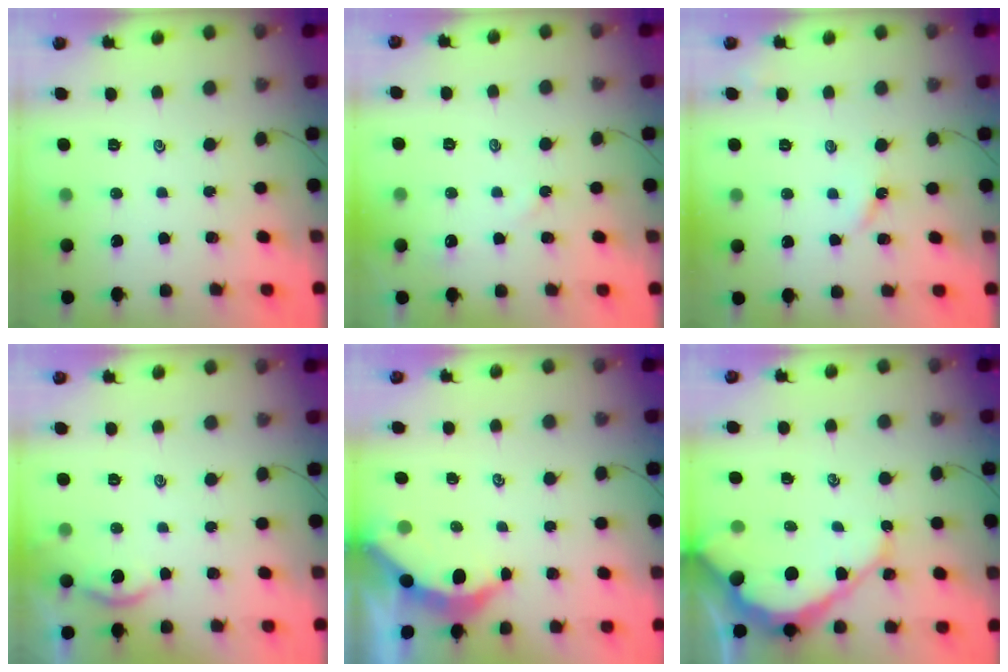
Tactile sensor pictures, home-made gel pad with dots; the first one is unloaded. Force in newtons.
{"total": 2.6, "press": 2.5, "slide": 0.3}
{"total": 4.6, "press": 4.6, "slide": 0.6}
{"total": 2.2, "press": 2.2, "slide": 0.3}
{"total": 3.7, "press": 3.7, "slide": 0.4}
{"total": 11.4, "press": 11.3, "slide": 1.1}